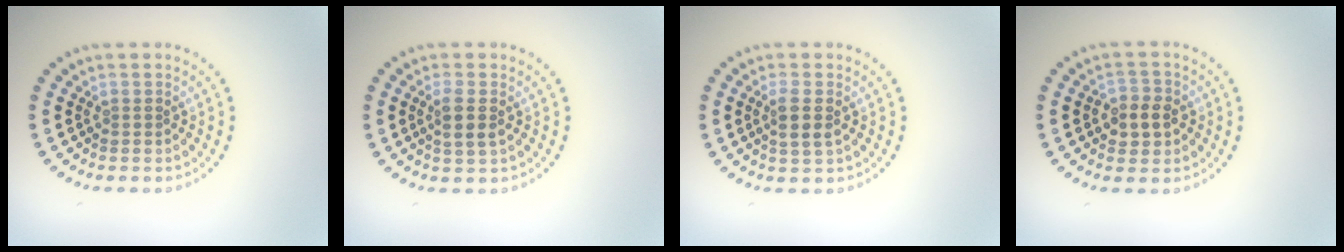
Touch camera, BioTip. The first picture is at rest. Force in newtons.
{"total": 2.0, "press": 1.8, "slide": 0.9}
{"total": 2.0, "press": 1.8, "slide": 0.9}
{"total": 2.8, "press": 2.8, "slide": 0.4}